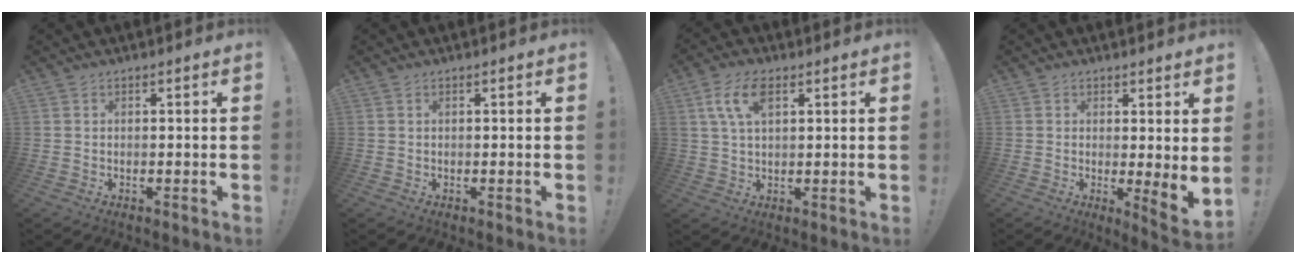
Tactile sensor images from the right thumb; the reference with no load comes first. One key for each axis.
{"total": 0.0}
{"total": 8.0, "fx": 3.1, "fy": 4.0, "fz": 6.2, "tx": -0.114, "ty": 0.003, "tz": 0.056}
{"total": 4.3, "fx": 1.0, "fy": -0.1, "fz": 4.2, "tx": -0.049, "ty": -0.027, "tz": 0.021}